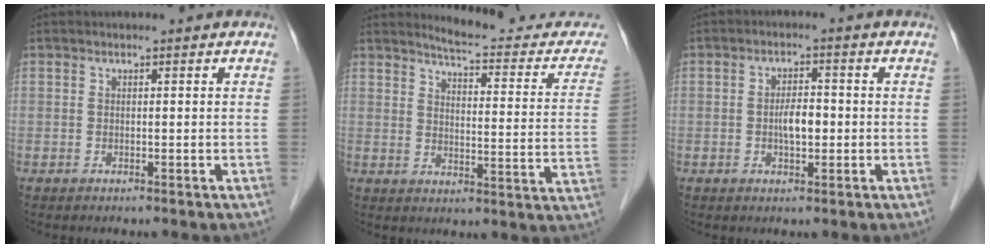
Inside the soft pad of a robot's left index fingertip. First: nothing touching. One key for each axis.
{"total": 15.2, "fx": 14.5, "fy": 2.0, "fz": 4.1, "tx": -0.038, "ty": -0.062, "tz": 0.158}
{"total": 3.5, "fx": -0.6, "fy": 1.4, "fz": 3.1, "tx": -0.057, "ty": -0.001, "tz": -0.012}